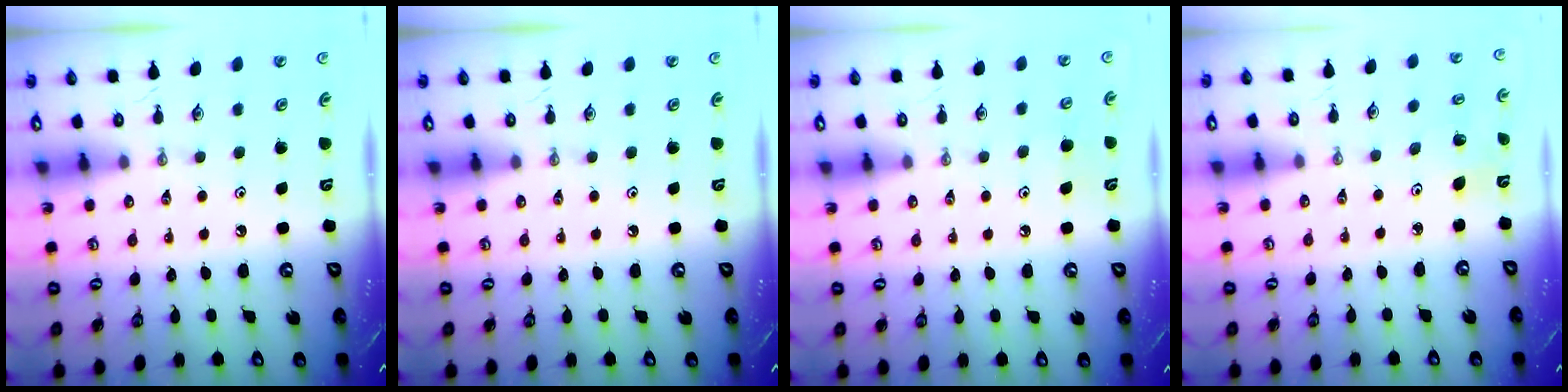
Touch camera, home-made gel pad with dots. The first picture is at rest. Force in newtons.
{"total": 0.0}
{"total": 5.6, "press": 5.5, "slide": 1.3}
{"total": 2.8, "press": 2.4, "slide": 1.5}